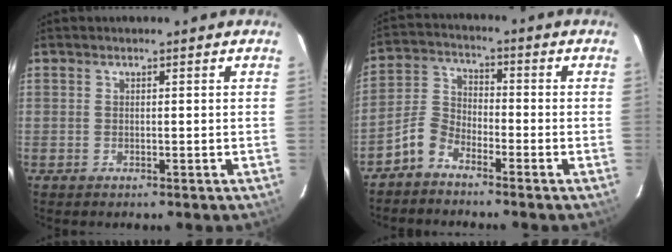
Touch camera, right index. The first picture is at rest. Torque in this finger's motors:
{"motor_torque": [-0.18, 0.01, -0.38, -0.21]}